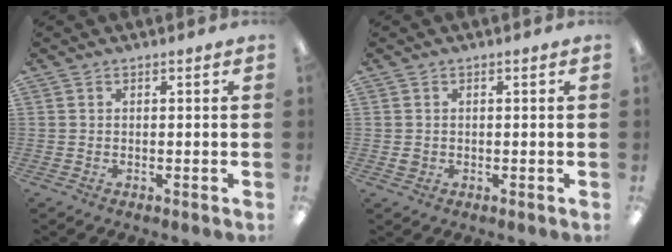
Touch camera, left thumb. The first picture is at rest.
{"total": 1.6, "force": [0.0, 1.5, 0.5], "torque": [-0.003, 0.003, -0.004]}